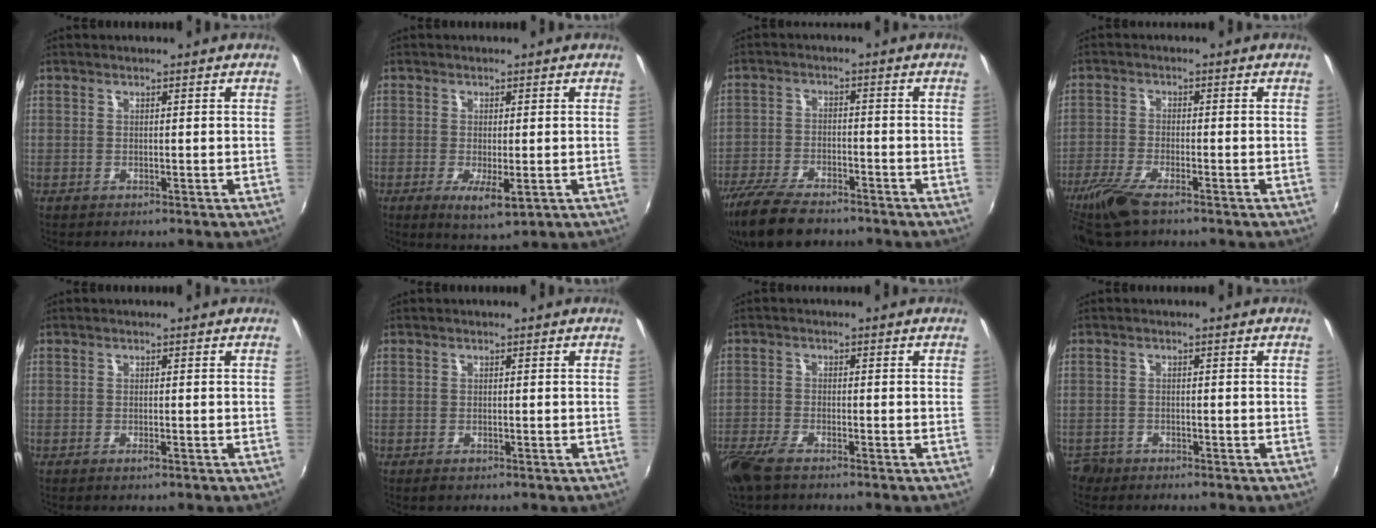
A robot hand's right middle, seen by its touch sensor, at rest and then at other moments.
{"total": 4.8, "force": [-1.5, 1.5, 4.3], "torque": [-0.081, -0.020, -0.021]}
{"total": 13.1, "force": [-10.6, 4.3, 6.5], "torque": [-0.156, -0.030, -0.191]}
{"total": 8.2, "force": [-6.0, 2.1, 5.3], "torque": [-0.135, -0.024, -0.120]}
{"total": 0.7, "force": [-0.5, 0.2, 0.5], "torque": [-0.010, -0.002, -0.010]}
{"total": 0.8, "force": [-0.5, 0.5, 0.3], "torque": [-0.007, -0.004, -0.011]}
{"total": 6.5, "force": [-4.9, 1.9, 3.8], "torque": [-0.105, -0.021, -0.099]}
{"total": 2.5, "force": [-2.0, 1.6, 0.2], "torque": [-0.012, 0.000, -0.039]}